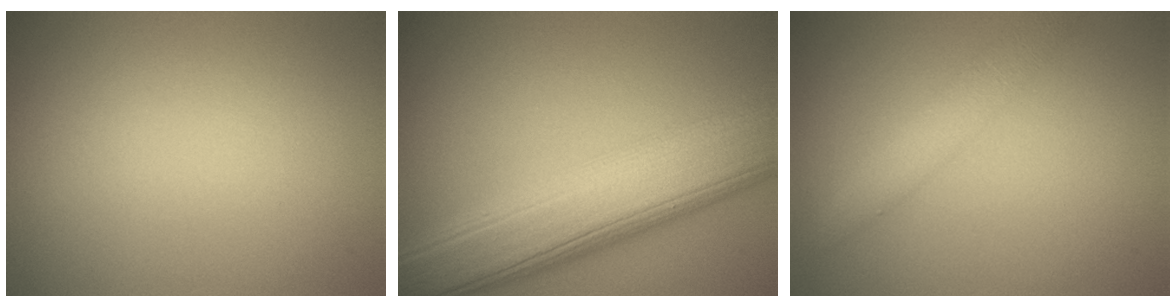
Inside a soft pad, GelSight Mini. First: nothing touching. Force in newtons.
{"total": 9.9, "press": 9.9, "slide": 0.2}
{"total": 2.7, "press": 2.7, "slide": 0.1}